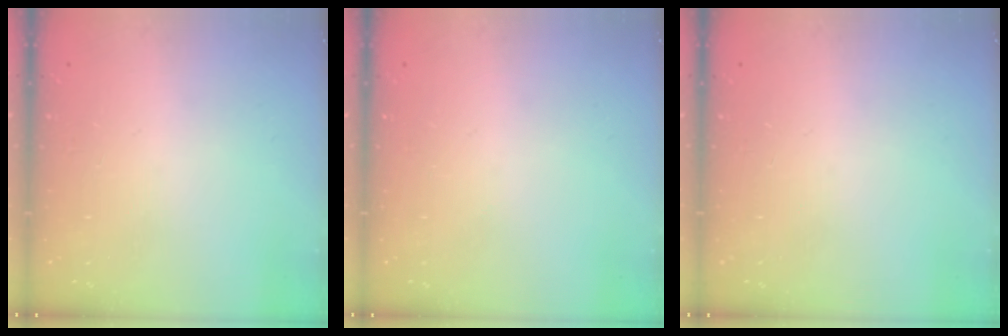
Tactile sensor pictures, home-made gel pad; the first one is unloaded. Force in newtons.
{"total": 0.0}
{"total": 0.0}